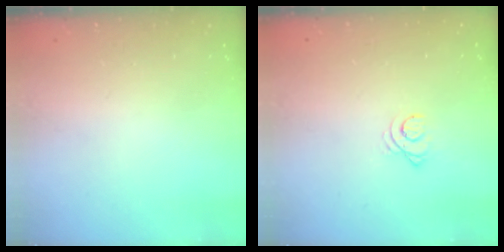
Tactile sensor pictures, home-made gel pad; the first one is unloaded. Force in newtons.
{"total": 2.5, "press": 2.5, "slide": 0.3}